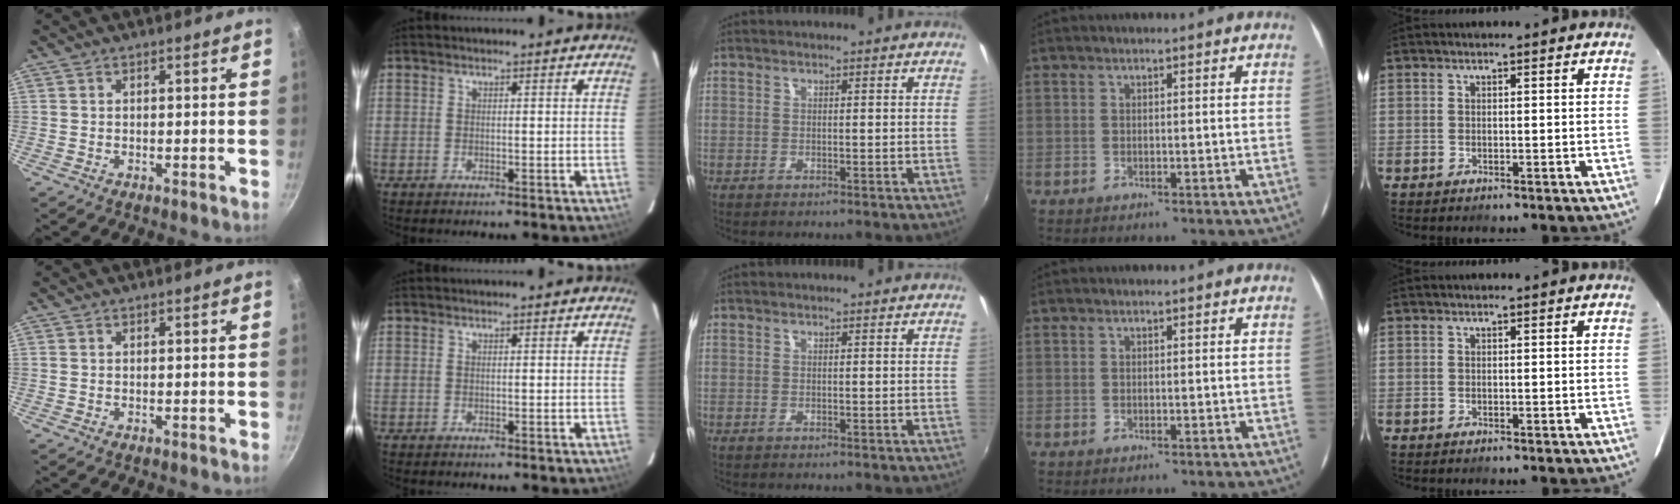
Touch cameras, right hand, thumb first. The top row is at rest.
{}